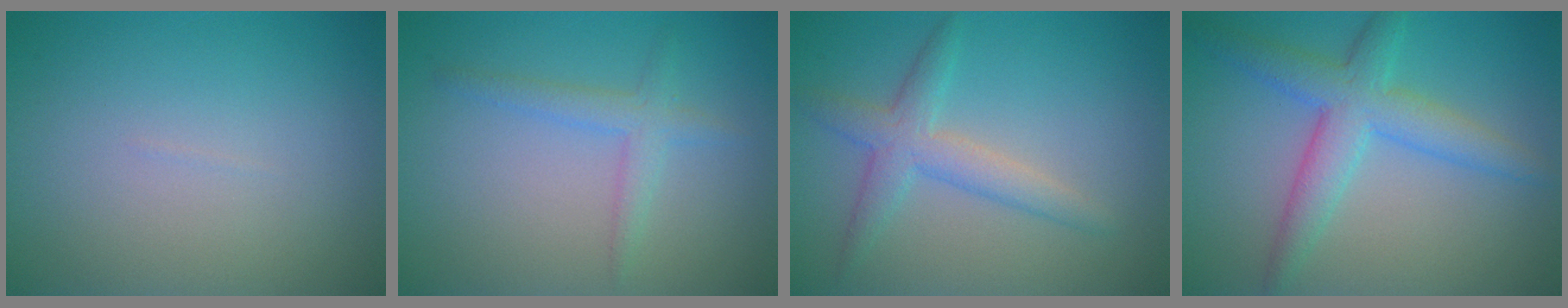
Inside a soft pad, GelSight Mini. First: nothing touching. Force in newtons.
{"total": 2.1, "press": 2.1, "slide": 0.1}
{"total": 3.3, "press": 3.3, "slide": 0.1}
{"total": 4.9, "press": 4.9, "slide": 0.2}